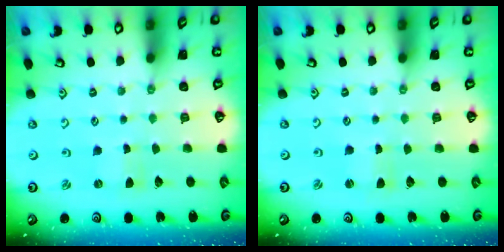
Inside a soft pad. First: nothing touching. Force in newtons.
{"total": 0.0}